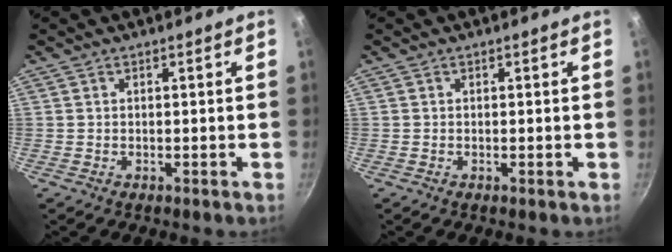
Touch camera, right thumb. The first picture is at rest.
{"total": 0.0}